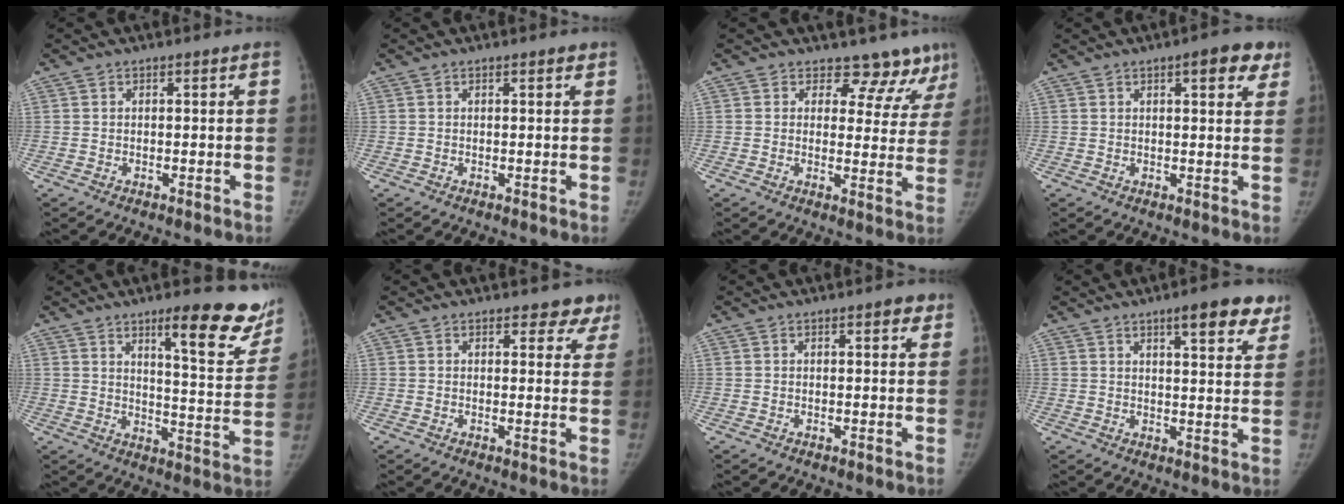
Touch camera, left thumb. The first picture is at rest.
{"total": 0.9, "force": [0.6, 0.2, 0.6], "torque": [-0.008, -0.002, 0.008]}
{"total": 10.0, "force": [8.7, 4.9, 1.2], "torque": [0.037, -0.051, 0.078]}
{"total": 6.5, "force": [3.5, 2.2, 5.0], "torque": [-0.043, -0.010, 0.039]}
{"total": 18.0, "force": [11.6, 4.2, 13.1], "torque": [-0.122, -0.076, 0.158]}
{"total": 5.0, "force": [4.1, 2.5, 1.6], "torque": [0.019, -0.020, 0.038]}
{"total": 2.3, "force": [1.3, 0.7, 1.7], "torque": [-0.013, -0.003, 0.013]}
{"total": 10.0, "force": [6.3, 2.7, 7.2], "torque": [-0.068, -0.028, 0.081]}